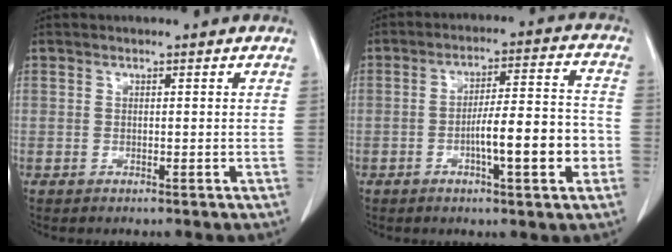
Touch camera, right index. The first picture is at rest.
{"total": 11.1, "force": [-3.1, 1.6, 10.6], "torque": [-0.169, 0.015, -0.046]}